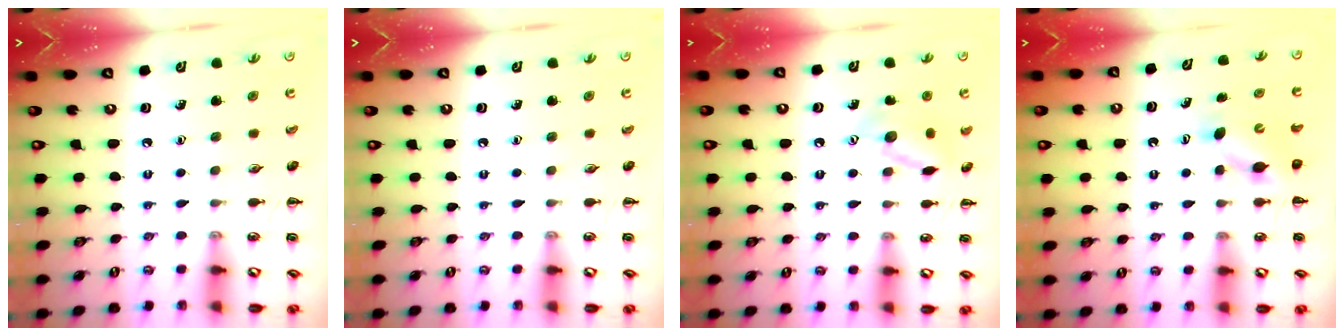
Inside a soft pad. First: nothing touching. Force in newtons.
{"total": 0.0}
{"total": 10.5, "press": 10.5, "slide": 0.6}
{"total": 5.0, "press": 4.8, "slide": 1.3}